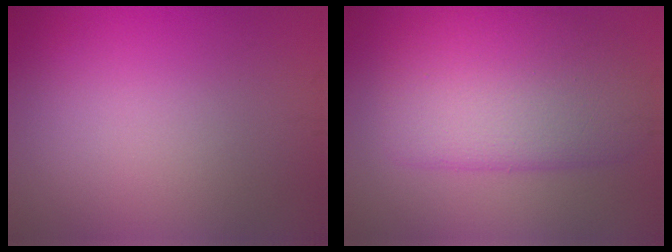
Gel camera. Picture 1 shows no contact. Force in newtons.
{"total": 7.0, "press": 7.0, "slide": 0.3}